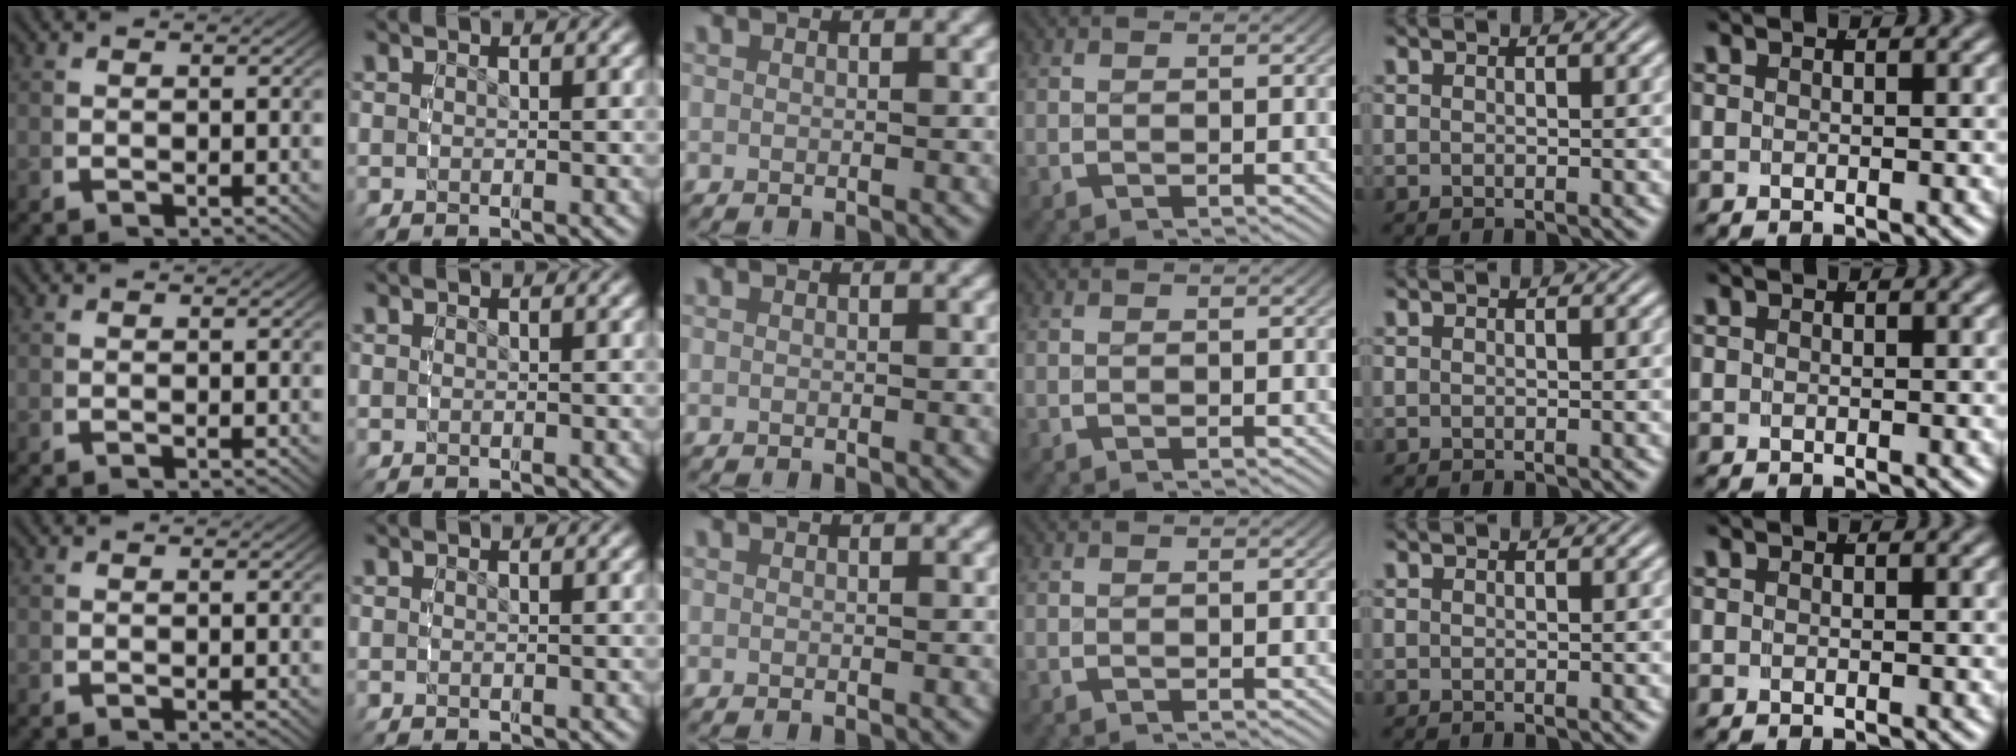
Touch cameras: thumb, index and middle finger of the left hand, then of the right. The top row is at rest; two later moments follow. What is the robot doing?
{"motion": "grasp_and_lifting", "object": "ethernet cable"}